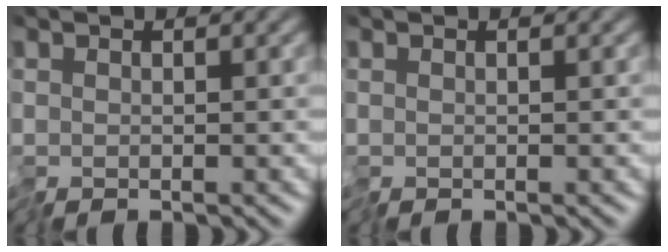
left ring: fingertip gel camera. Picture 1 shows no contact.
{"total": 0.0}